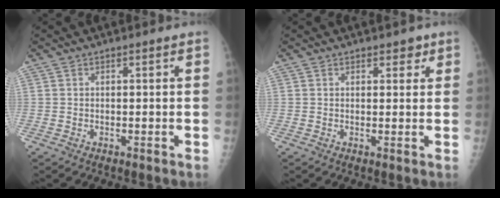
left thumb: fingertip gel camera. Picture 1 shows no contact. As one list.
[{"total": 2.3, "force": [1.5, 1.3, 1.1], "torque": [0.005, -0.006, 0.017]}]